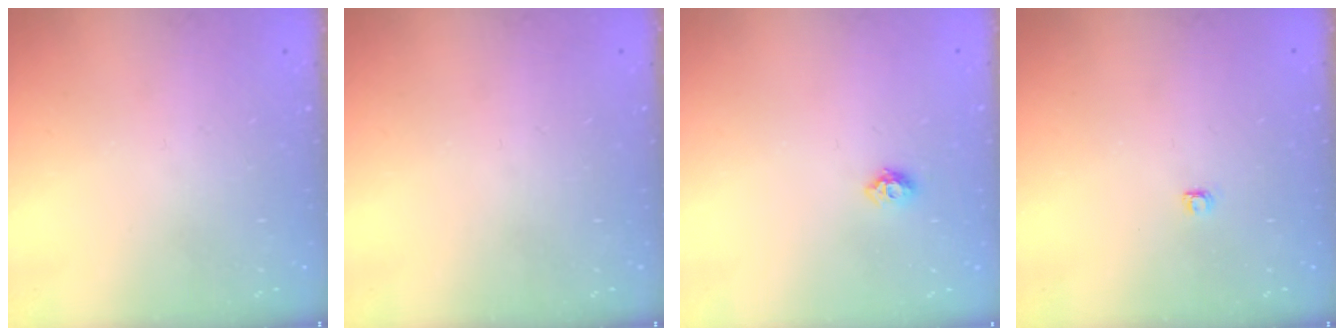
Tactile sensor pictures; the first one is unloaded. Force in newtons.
{"total": 0.0}
{"total": 6.1, "press": 6.0, "slide": 0.9}
{"total": 2.8, "press": 2.8, "slide": 0.4}